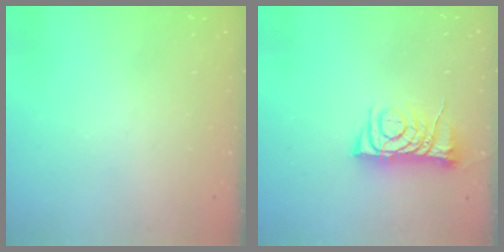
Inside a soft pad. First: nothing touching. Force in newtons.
{"total": 7.8, "press": 7.7, "slide": 1.0}